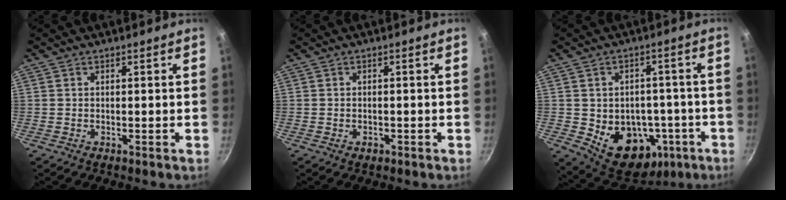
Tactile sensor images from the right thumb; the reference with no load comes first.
{"total": 1.2, "force": [-0.6, 0.9, 0.7], "torque": [-0.011, 0.003, -0.007]}
{"total": 15.8, "force": [-4.3, 12.1, 9.2], "torque": [-0.096, 0.025, -0.038]}